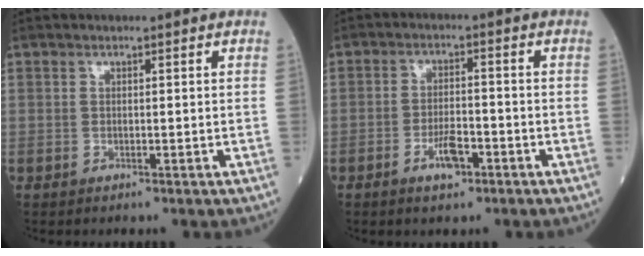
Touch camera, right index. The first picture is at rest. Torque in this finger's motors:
{"motor_torque": [-0.02, 0.00, -0.02, 0.00]}